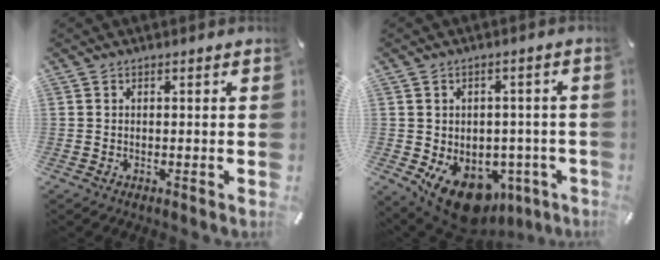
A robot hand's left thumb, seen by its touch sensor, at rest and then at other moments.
{"total": 12.9, "force": [-6.4, 8.6, 7.1], "torque": [-0.092, 0.028, -0.096]}